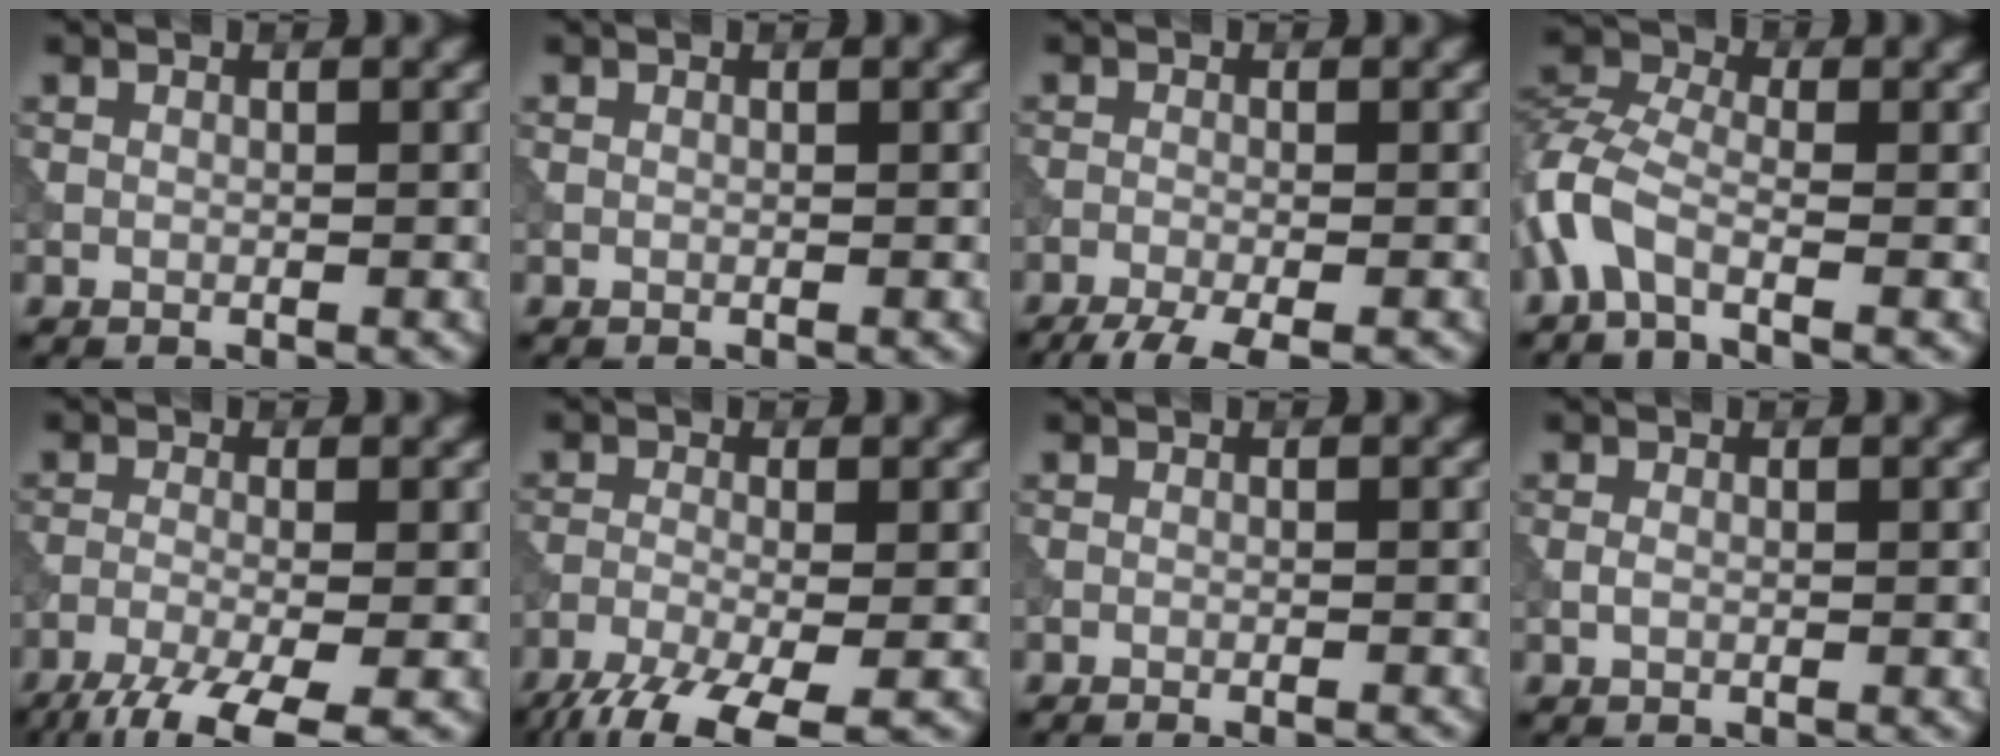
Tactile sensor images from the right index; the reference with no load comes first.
{"total": 0.0}
{"total": 5.1, "force": [-3.9, 0.9, 3.1], "torque": [-0.041, -0.017, -0.073]}
{"total": 4.5, "force": [-2.4, 2.0, 3.3], "torque": [-0.080, 0.005, -0.067]}
{"total": 7.2, "force": [-4.8, 1.8, 5.0], "torque": [-0.090, -0.019, -0.096]}
{"total": 8.0, "force": [-5.6, 2.2, 5.3], "torque": [-0.109, -0.033, -0.104]}
{"total": 1.6, "force": [-1.4, 0.3, 0.8], "torque": [-0.002, 0.001, -0.018]}
{"total": 0.6, "force": [-0.2, 0.4, 0.5], "torque": [-0.012, 0.000, -0.005]}